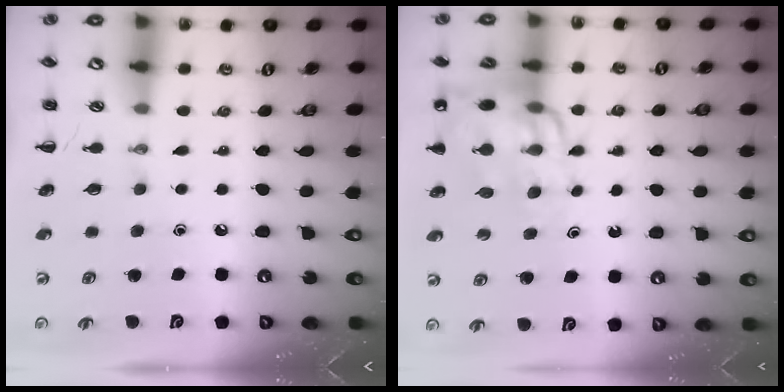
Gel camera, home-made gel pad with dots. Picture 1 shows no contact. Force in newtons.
{"total": 13.4, "press": 13.0, "slide": 3.2}